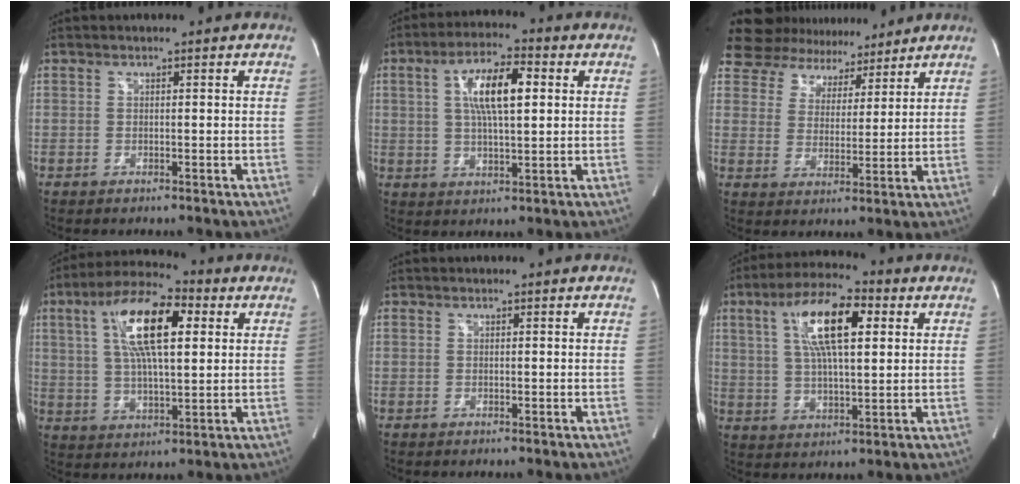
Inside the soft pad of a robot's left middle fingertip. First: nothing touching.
{"total": 10.0, "force": [2.4, 2.4, 9.4], "torque": [-0.175, 0.016, 0.042]}
{"total": 15.5, "force": [13.2, 6.9, 4.3], "torque": [-0.086, 0.035, 0.199]}
{"total": 14.9, "force": [4.5, 4.3, 13.5], "torque": [-0.254, 0.024, 0.075]}
{"total": 0.0}
{"total": 13.0, "force": [4.2, 3.5, 11.8], "torque": [-0.222, 0.022, 0.073]}